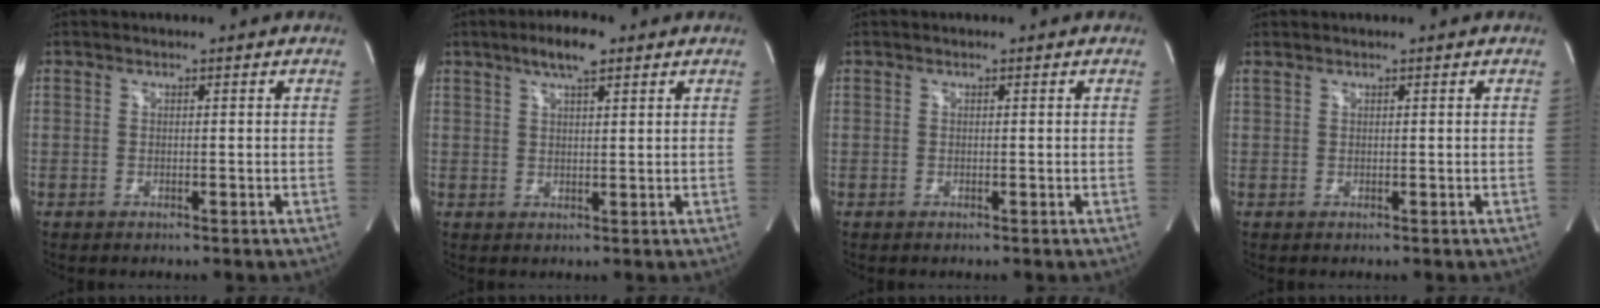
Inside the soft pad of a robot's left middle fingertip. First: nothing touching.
{"total": 5.2, "force": [3.3, 1.2, 3.8], "torque": [-0.071, 0.008, 0.055]}
{"total": 0.0}
{"total": 0.6, "force": [0.6, 0.0, 0.1], "torque": [-0.016, 0.010, 0.020]}